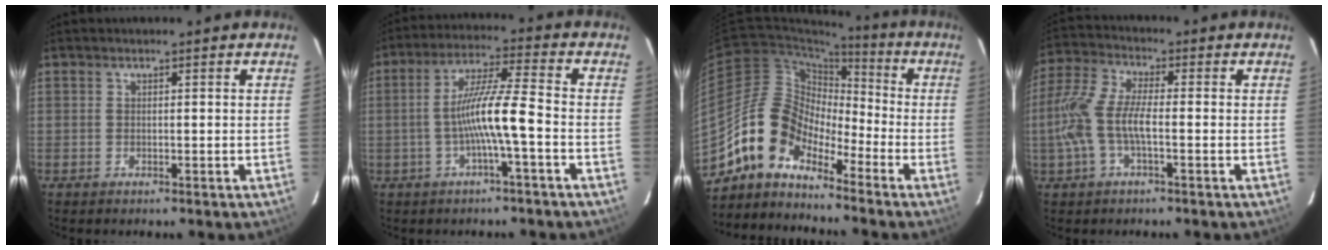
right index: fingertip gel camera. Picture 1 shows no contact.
{"total": 9.0, "force": [-2.7, -0.5, 8.6], "torque": [-0.172, 0.008, -0.048]}
{"total": 10.8, "force": [-7.9, 5.8, 4.5], "torque": [-0.084, 0.031, -0.163]}
{"total": 9.9, "force": [-1.8, 3.2, 9.2], "torque": [-0.209, 0.006, -0.037]}